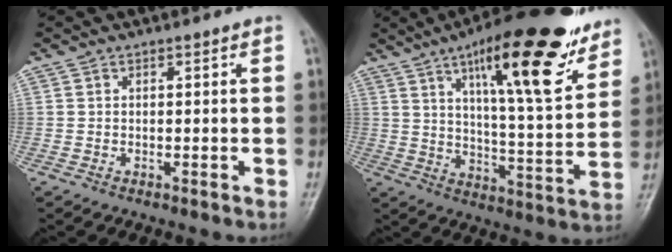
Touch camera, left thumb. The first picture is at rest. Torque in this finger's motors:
{"motor_torque": [0.24, 0.48, 1.77, -1.00, 0.15]}